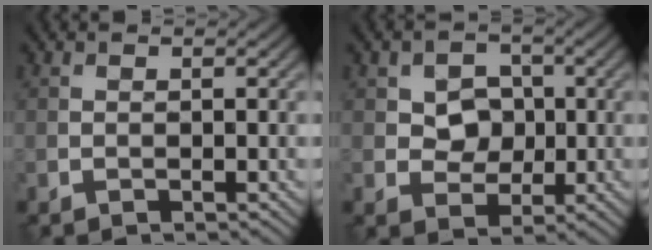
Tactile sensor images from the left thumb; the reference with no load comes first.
{"total": 4.4, "force": [0.3, 3.7, 2.3], "torque": [-0.049, -0.003, -0.005]}